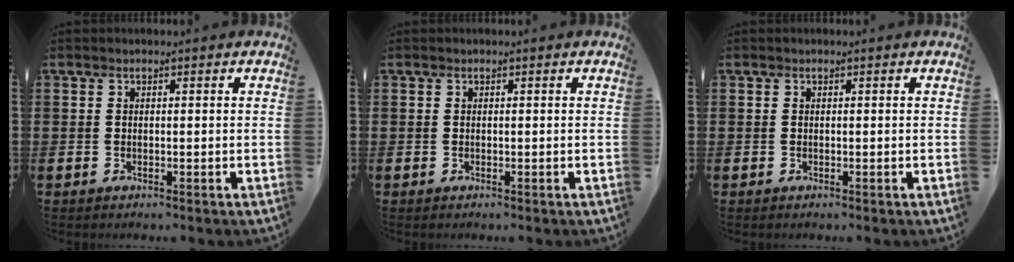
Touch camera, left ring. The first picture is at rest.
{"total": 0.0}
{"total": 0.0}